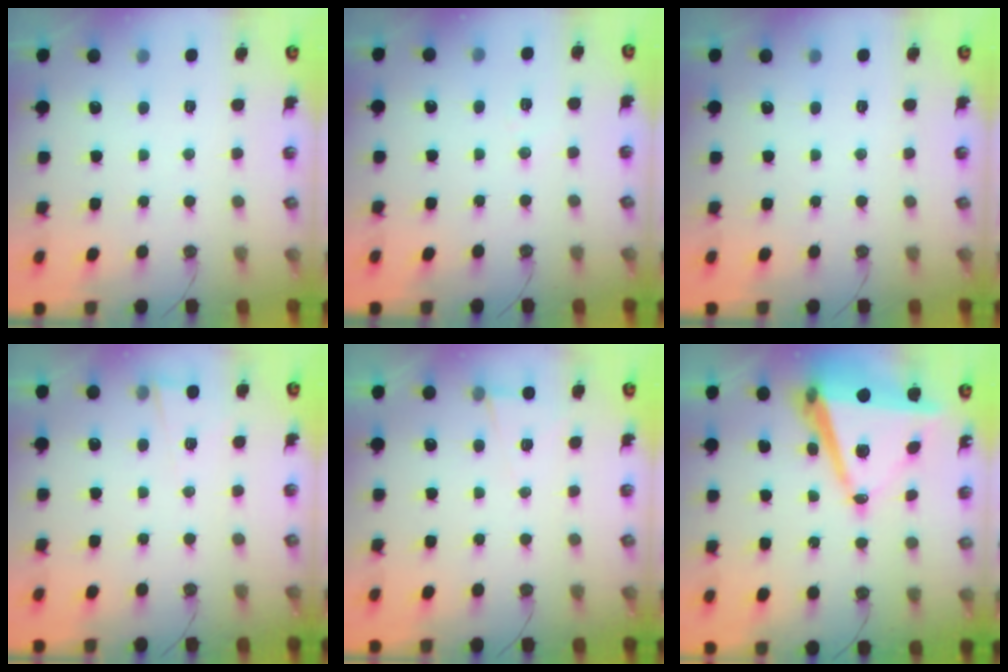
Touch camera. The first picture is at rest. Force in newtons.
{"total": 4.4, "press": 4.2, "slide": 1.2}
{"total": 0.0}
{"total": 3.1, "press": 2.9, "slide": 1.0}
{"total": 5.5, "press": 3.0, "slide": 4.6}
{"total": 12.4, "press": 11.7, "slide": 4.0}